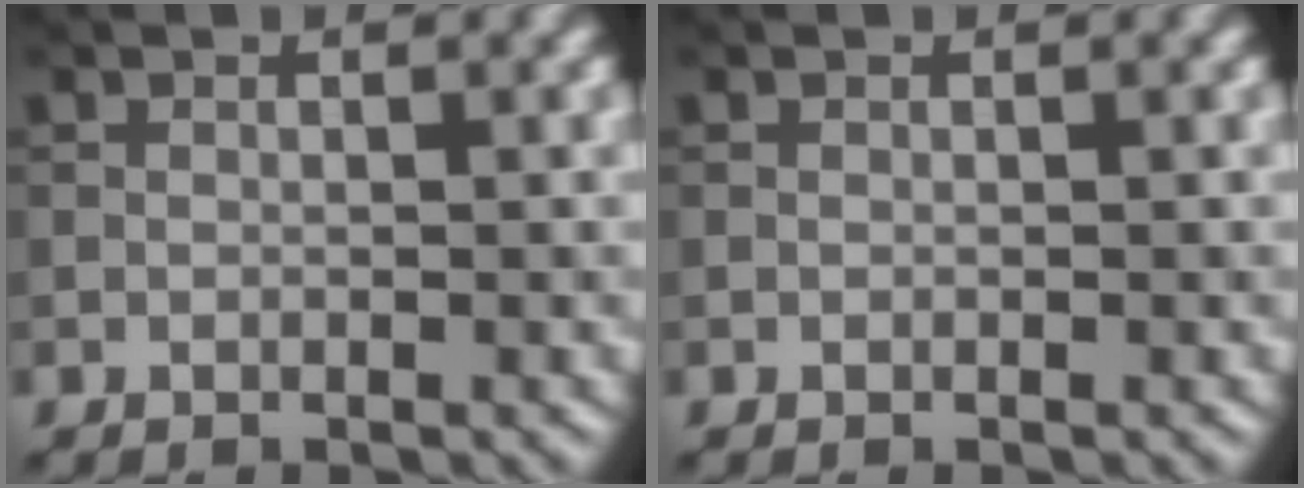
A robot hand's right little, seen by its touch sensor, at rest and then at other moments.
{"total": 0.0}